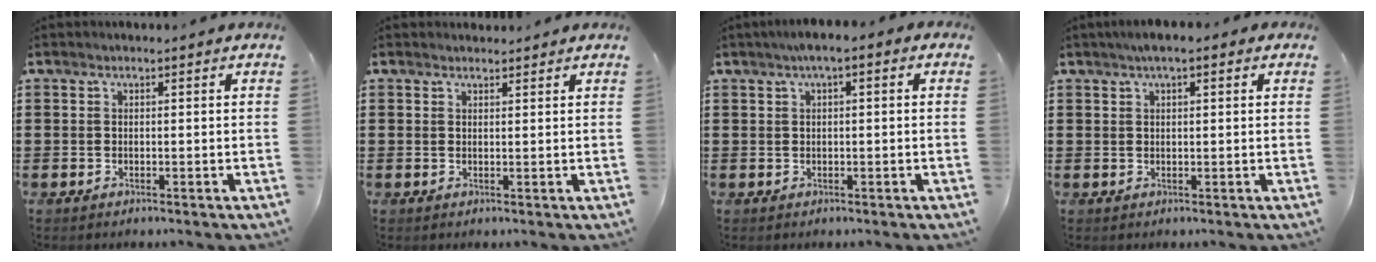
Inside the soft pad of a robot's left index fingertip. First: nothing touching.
{"total": 1.1, "force": [1.1, 0.2, 0.2], "torque": [-0.005, 0.001, 0.022]}
{"total": 1.9, "force": [0.3, 0.6, 1.8], "torque": [-0.034, 0.004, 0.003]}
{"total": 2.3, "force": [1.2, 0.6, 1.8], "torque": [-0.038, 0.006, 0.021]}